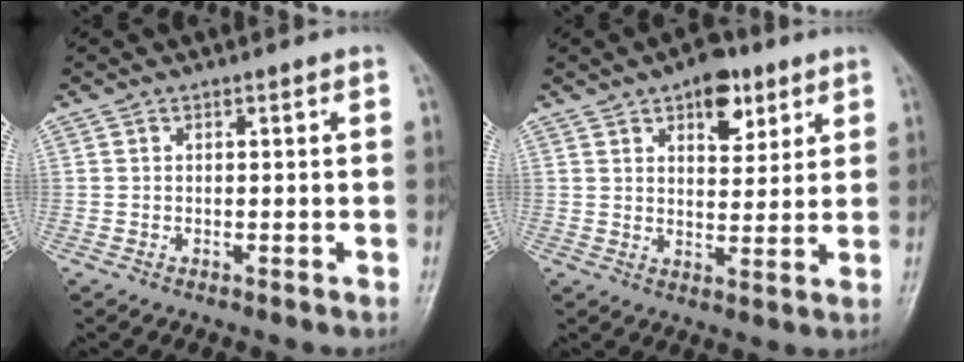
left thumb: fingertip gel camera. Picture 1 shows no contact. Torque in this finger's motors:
{"motor_torque": [0.22, 0.11, 0.11, -0.22, 0.05]}